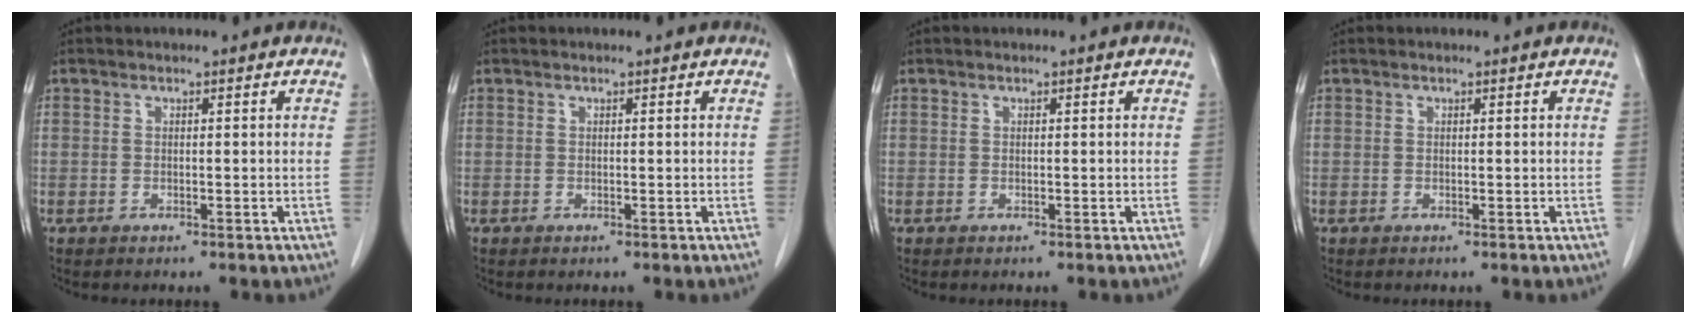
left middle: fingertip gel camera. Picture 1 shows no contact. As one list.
[{"total": 0.0}, {"total": 0.0}, {"total": 0.0}]